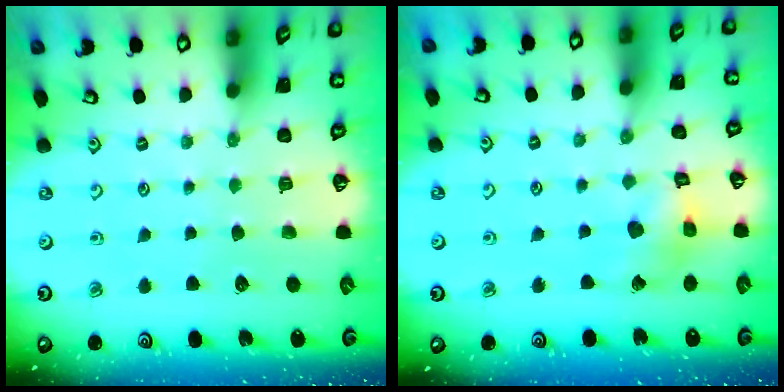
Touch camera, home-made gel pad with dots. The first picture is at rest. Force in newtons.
{"total": 8.4, "press": 8.4, "slide": 0.9}